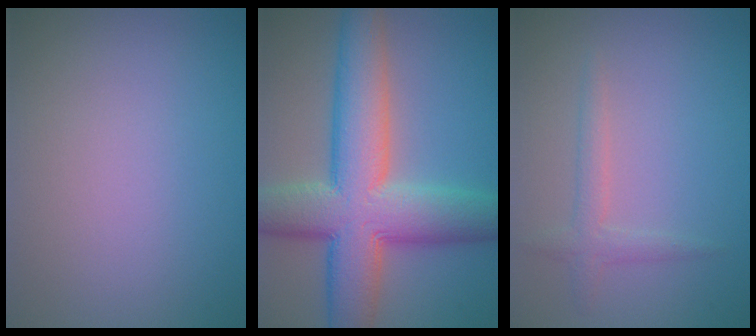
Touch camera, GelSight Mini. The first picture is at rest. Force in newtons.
{"total": 11.1, "press": 11.1, "slide": 0.4}
{"total": 1.7, "press": 1.7, "slide": 0.1}